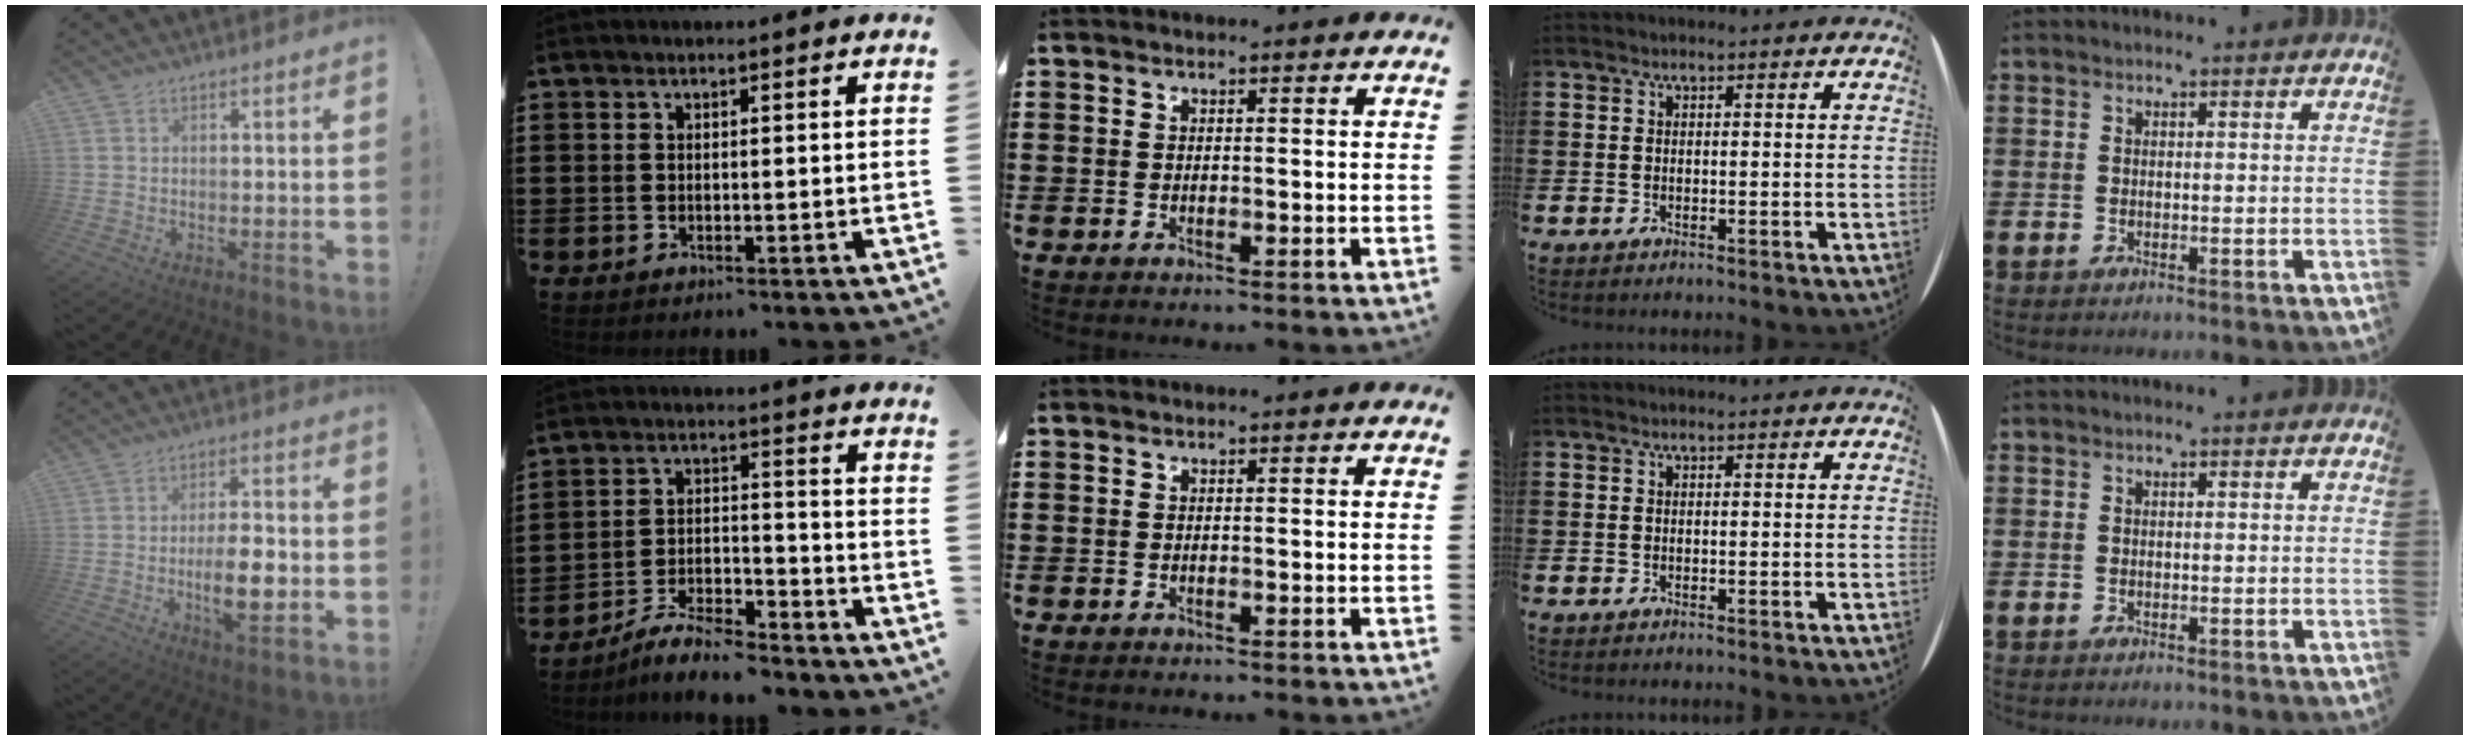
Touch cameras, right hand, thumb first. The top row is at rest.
{"thumb": {"total": 11.1, "force": [-2.6, 3.4, 10.2], "torque": [-0.169, 0.000, -0.050]}, "index": {"total": 6.1, "force": [-5.8, 0.5, 1.9], "torque": [-0.043, 0.003, -0.113]}}